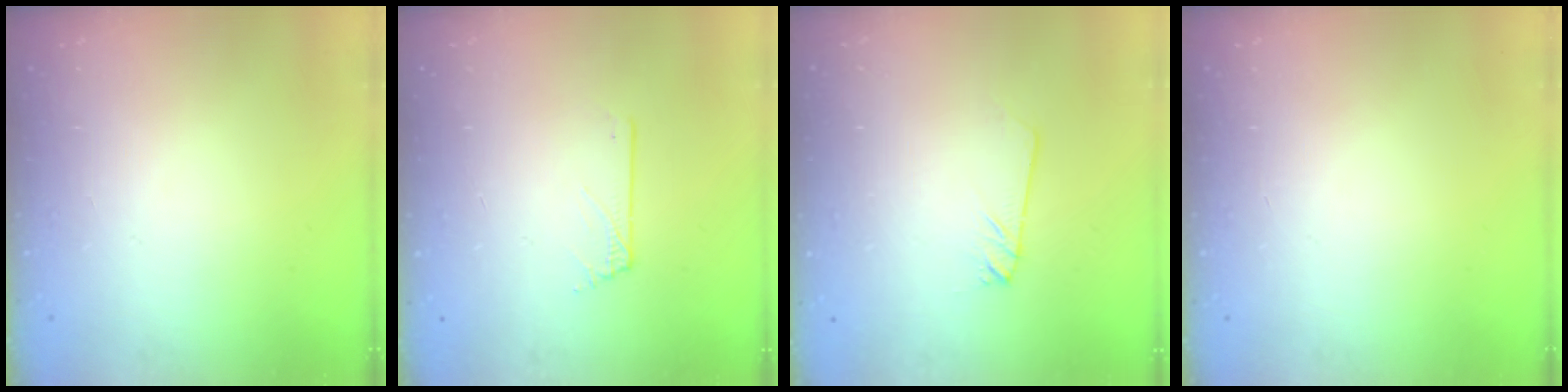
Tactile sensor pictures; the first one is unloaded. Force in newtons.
{"total": 0.5, "press": 0.5, "slide": 0.0}
{"total": 1.4, "press": 1.4, "slide": 0.1}
{"total": 0.0}